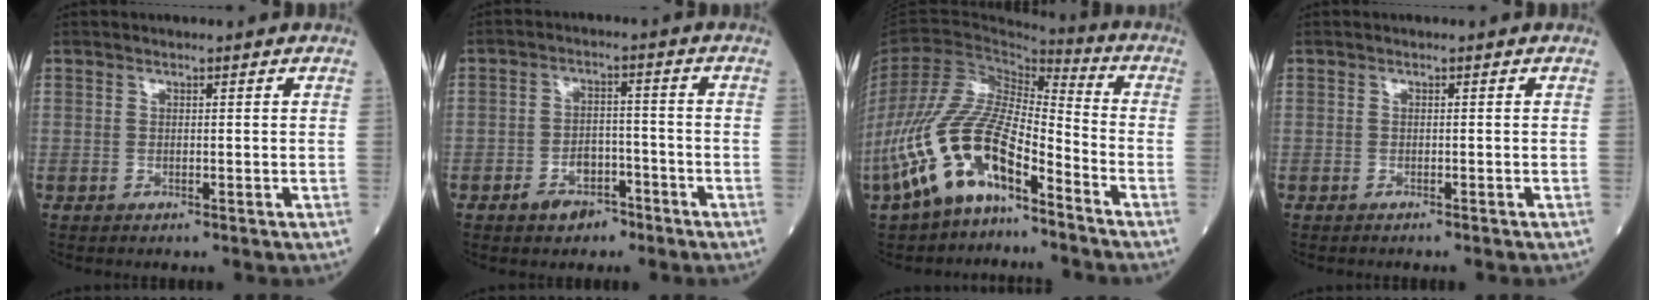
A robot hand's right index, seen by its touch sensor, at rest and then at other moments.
{"total": 4.9, "force": [-3.2, 3.0, 2.1], "torque": [-0.036, 0.006, -0.047]}
{"total": 14.7, "force": [-8.8, 5.1, 10.7], "torque": [-0.233, 0.015, -0.167]}
{"total": 1.0, "force": [-0.9, 0.0, 0.4], "torque": [-0.003, 0.001, -0.012]}